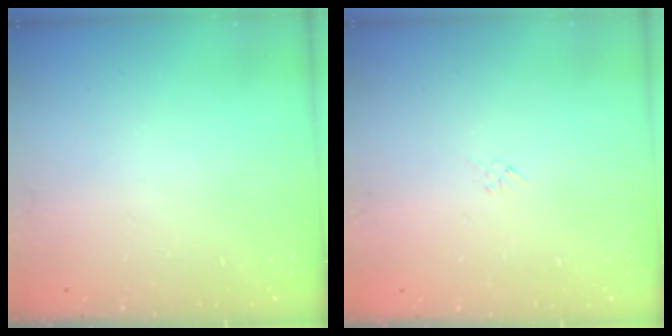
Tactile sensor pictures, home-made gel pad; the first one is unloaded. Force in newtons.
{"total": 1.3, "press": 1.2, "slide": 0.5}